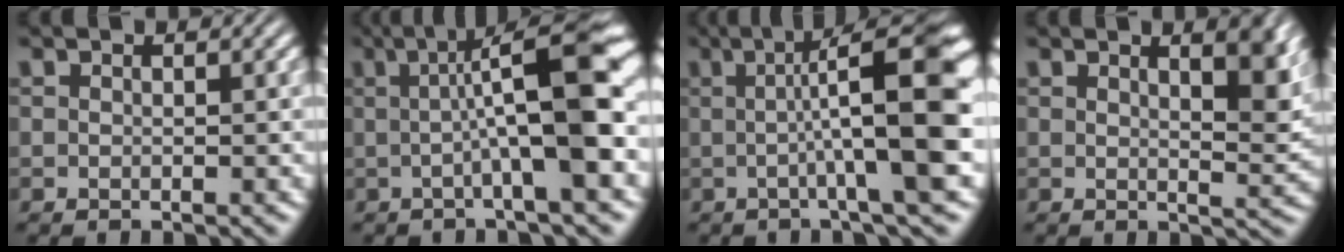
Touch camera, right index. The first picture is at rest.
{"total": 10.5, "force": [2.1, 1.8, 10.1], "torque": [-0.118, 0.028, 0.023]}
{"total": 11.0, "force": [1.6, 1.8, 10.7], "torque": [-0.120, 0.022, 0.017]}
{"total": 3.6, "force": [1.7, -0.5, 3.1], "torque": [-0.031, -0.011, 0.030]}